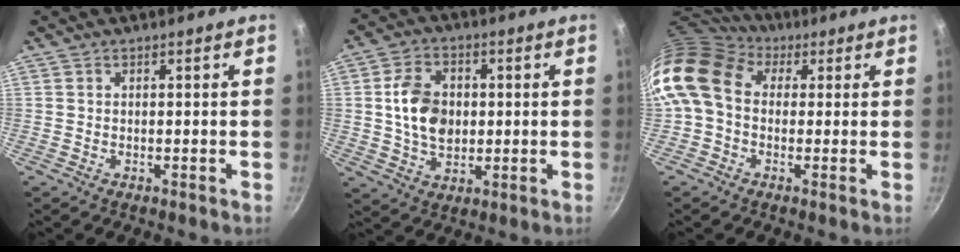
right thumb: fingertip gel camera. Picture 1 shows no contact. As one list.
[{"total": 10.5, "force": [0.7, 7.6, 7.3], "torque": [-0.109, 0.004, 0.011]}, {"total": 12.9, "force": [2.4, 9.9, 8.0], "torque": [-0.145, 0.019, 0.021]}]